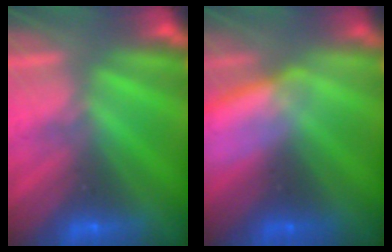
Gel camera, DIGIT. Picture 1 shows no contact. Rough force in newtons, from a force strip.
{"total": 2.9}